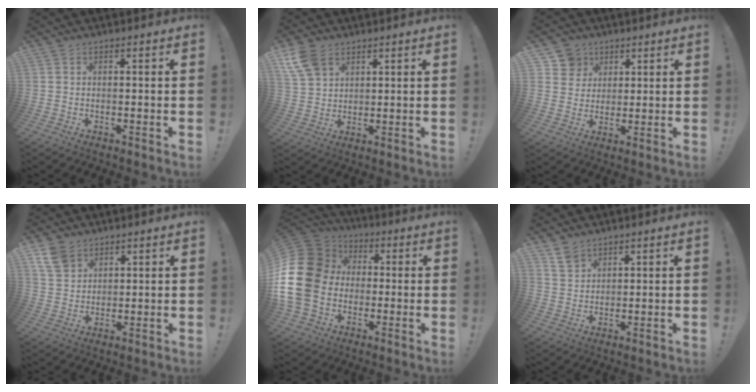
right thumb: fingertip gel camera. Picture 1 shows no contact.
{"total": 8.7, "force": [5.0, 5.6, 4.4], "torque": [-0.090, -0.015, 0.102]}
{"total": 7.9, "force": [4.0, 6.7, 0.8], "torque": [-0.011, -0.029, 0.081]}
{"total": 7.6, "force": [4.9, 5.0, 2.9], "torque": [-0.052, -0.020, 0.100]}
{"total": 21.5, "force": [0.2, 17.3, 12.8], "torque": [-0.255, 0.018, 0.024]}
{"total": 4.6, "force": [3.6, 2.5, 1.5], "torque": [-0.020, -0.020, 0.068]}